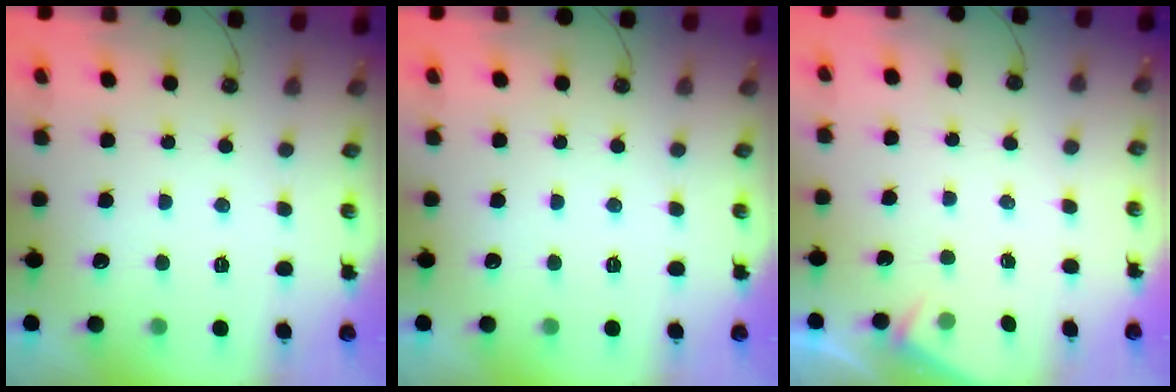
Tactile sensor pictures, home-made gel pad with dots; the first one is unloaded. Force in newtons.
{"total": 0.0}
{"total": 2.9, "press": 2.9, "slide": 0.4}